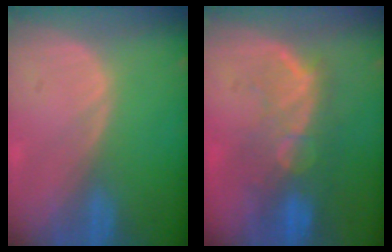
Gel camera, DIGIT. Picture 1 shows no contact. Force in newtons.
{"total": 10.1, "press": 8.6, "slide": 5.4}